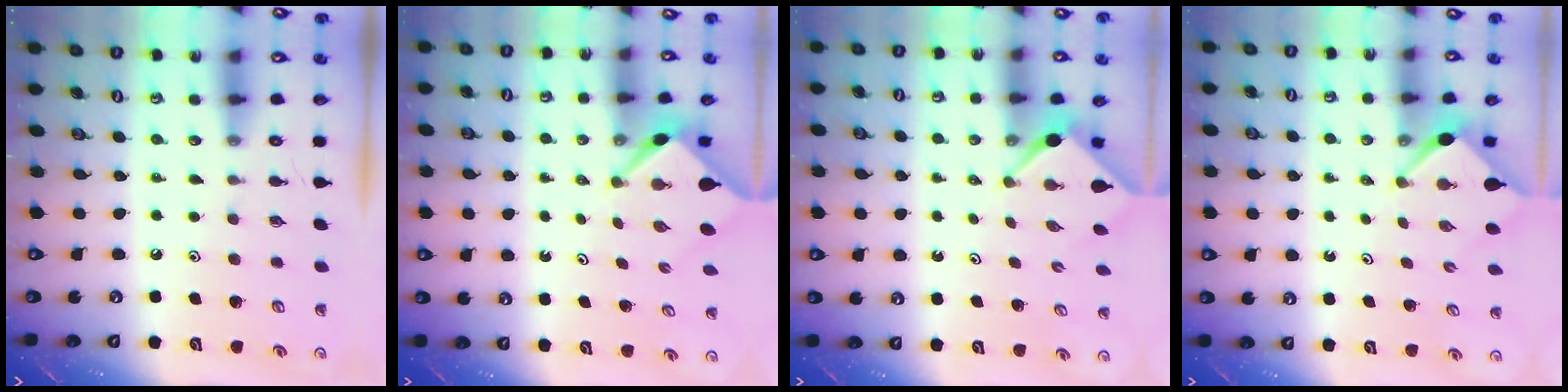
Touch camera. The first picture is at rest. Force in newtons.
{"total": 2.7, "press": 2.7, "slide": 0.3}
{"total": 2.5, "press": 2.5, "slide": 0.2}
{"total": 2.6, "press": 2.6, "slide": 0.3}